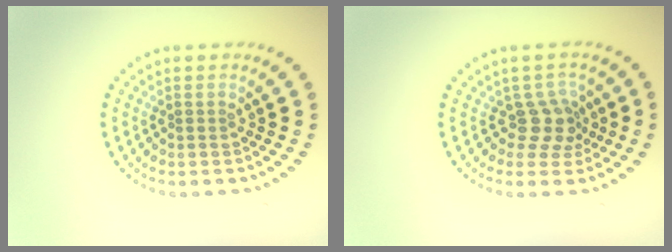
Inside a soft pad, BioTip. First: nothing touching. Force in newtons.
{"total": 2.6, "press": 1.9, "slide": 1.7}